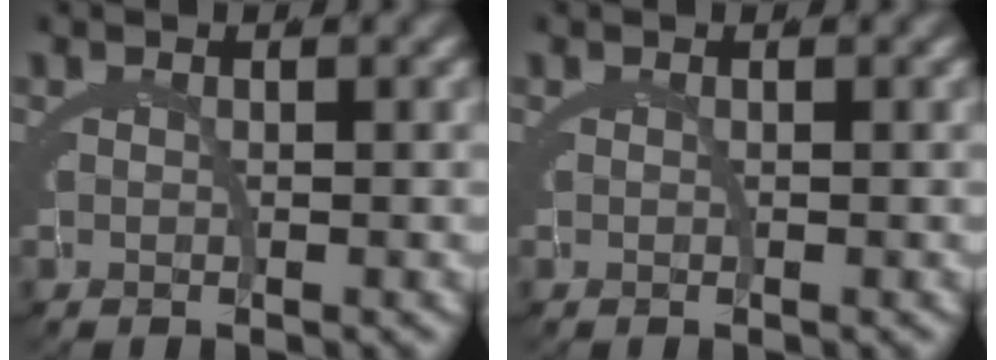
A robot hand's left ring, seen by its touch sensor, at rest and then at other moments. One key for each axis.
{"total": 0.0}